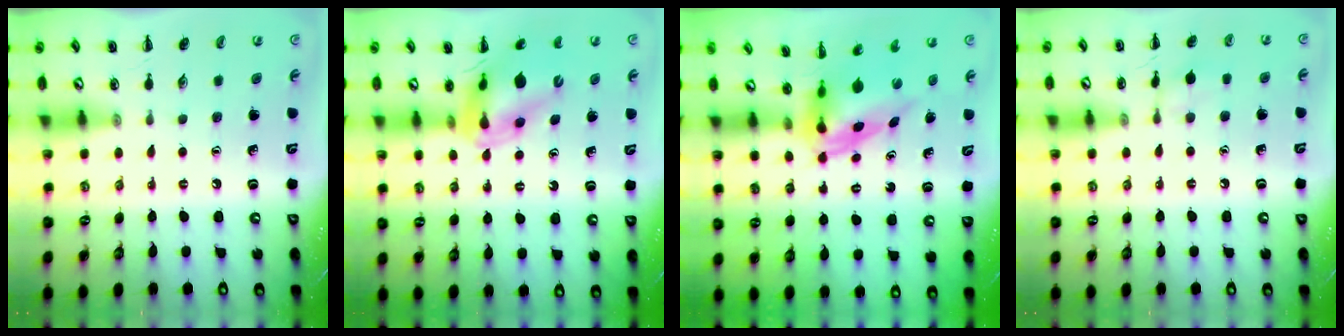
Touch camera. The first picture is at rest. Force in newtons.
{"total": 13.8, "press": 13.3, "slide": 3.7}
{"total": 3.9, "press": 3.8, "slide": 1.0}
{"total": 7.1, "press": 6.9, "slide": 1.9}